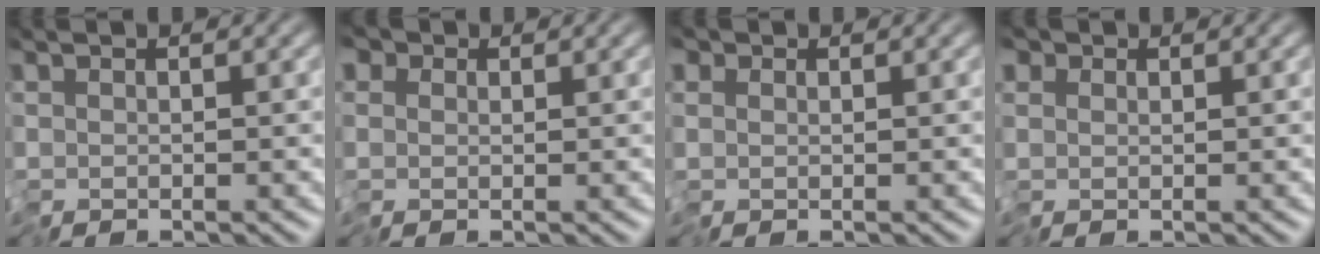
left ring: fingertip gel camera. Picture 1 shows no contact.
{"total": 1.5, "force": [0.0, 1.5, 0.3], "torque": [-0.007, 0.001, -0.007]}
{"total": 0.7, "force": [-0.2, 0.7, -0.2], "torque": [0.004, 0.000, -0.006]}
{"total": 1.0, "force": [-0.2, 0.9, 0.0], "torque": [0.001, 0.000, -0.007]}